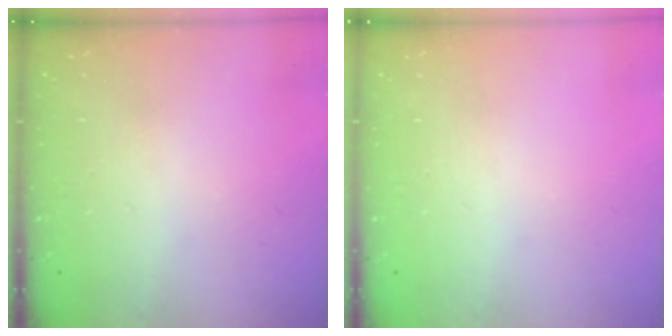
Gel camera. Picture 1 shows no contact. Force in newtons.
{"total": 0.0}